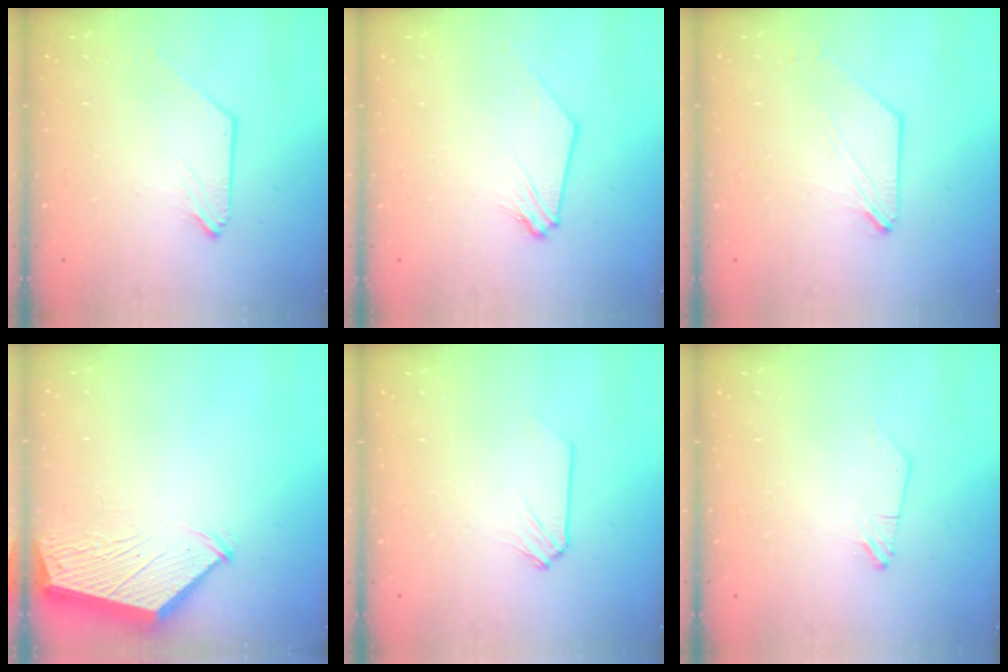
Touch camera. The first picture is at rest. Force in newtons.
{"total": 0.0}
{"total": 0.7, "press": 0.7, "slide": 0.1}
{"total": 3.0, "press": 3.0, "slide": 0.3}
{"total": 0.0}
{"total": 0.0}